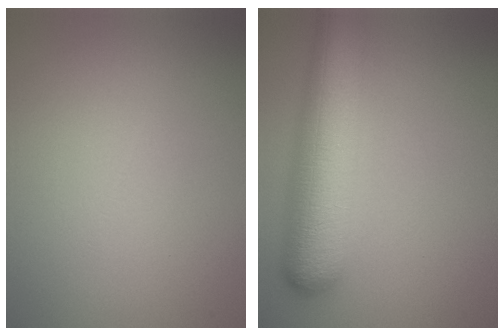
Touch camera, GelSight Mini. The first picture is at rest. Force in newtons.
{"total": 8.6, "press": 8.6, "slide": 0.3}